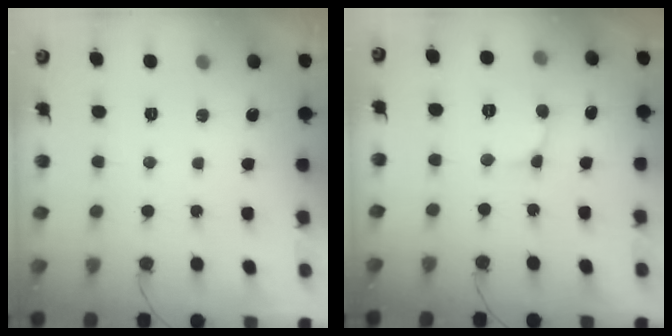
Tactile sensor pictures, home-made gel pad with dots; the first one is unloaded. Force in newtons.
{"total": 2.2, "press": 2.2, "slide": 0.1}